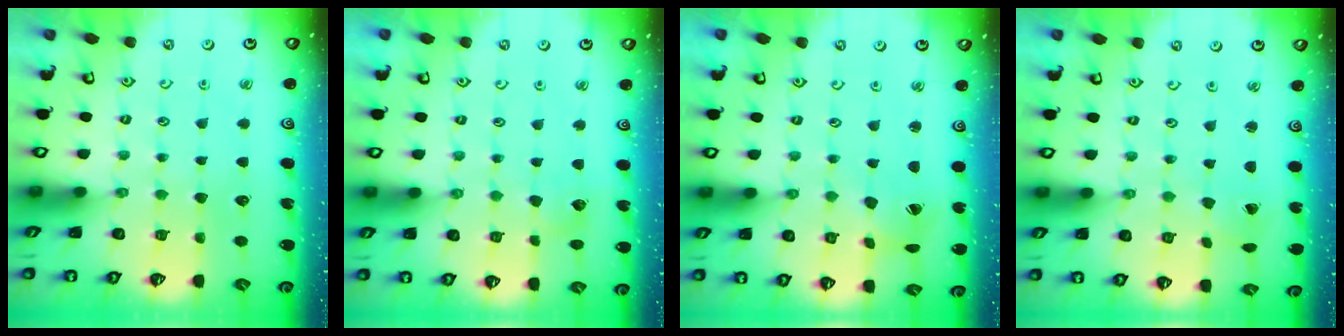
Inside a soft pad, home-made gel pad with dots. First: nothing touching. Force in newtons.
{"total": 4.4, "press": 4.3, "slide": 0.4}
{"total": 4.2, "press": 4.2, "slide": 0.6}
{"total": 0.6, "press": 0.6, "slide": 0.0}